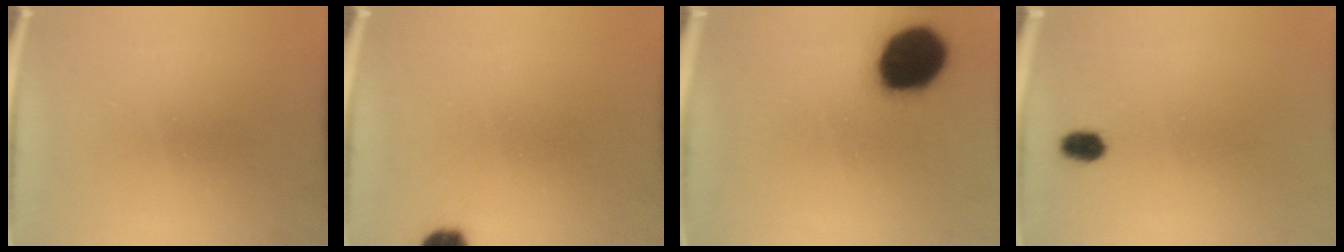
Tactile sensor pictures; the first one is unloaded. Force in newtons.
{"total": 6.0}
{"total": 19.1}
{"total": 2.7}